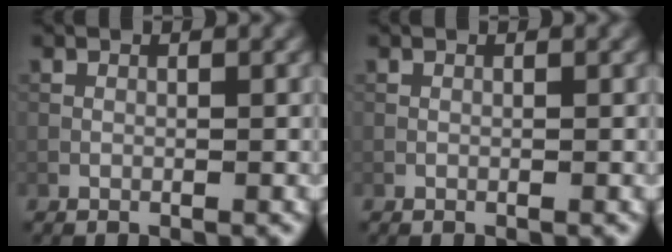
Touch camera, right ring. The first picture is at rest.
{"total": 0.0}